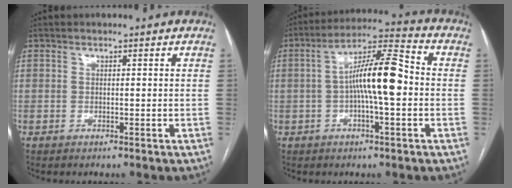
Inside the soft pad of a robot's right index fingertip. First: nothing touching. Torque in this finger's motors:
{"motor_torque": [1.62, -0.40, 0.59, 0.20]}